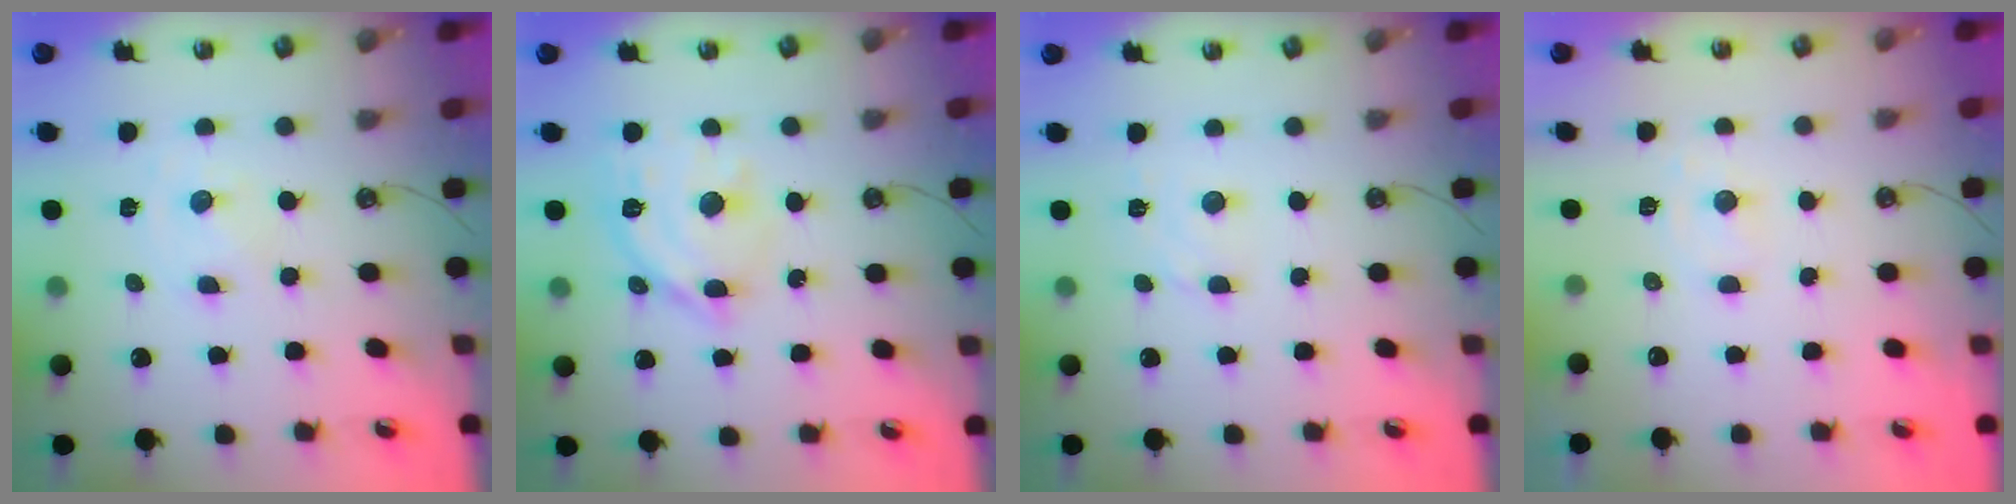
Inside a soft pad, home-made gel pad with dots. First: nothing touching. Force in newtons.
{"total": 13.5, "press": 13.5, "slide": 1.2}
{"total": 2.6, "press": 2.6, "slide": 0.6}
{"total": 6.2, "press": 6.2, "slide": 0.6}